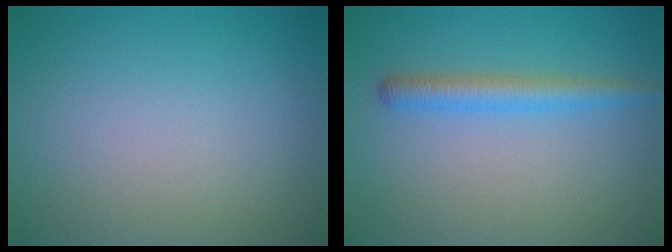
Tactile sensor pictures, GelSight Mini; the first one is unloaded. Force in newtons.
{"total": 2.6, "press": 2.6, "slide": 0.1}